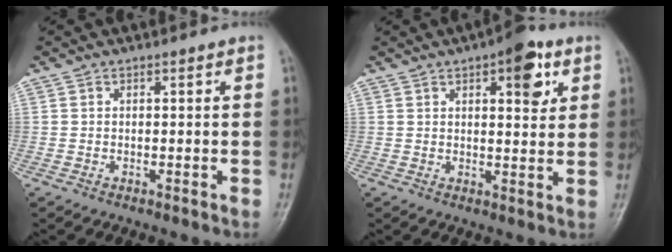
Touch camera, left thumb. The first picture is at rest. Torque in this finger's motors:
{"motor_torque": [1.46, 0.90, 1.14, -0.60, 0.07]}